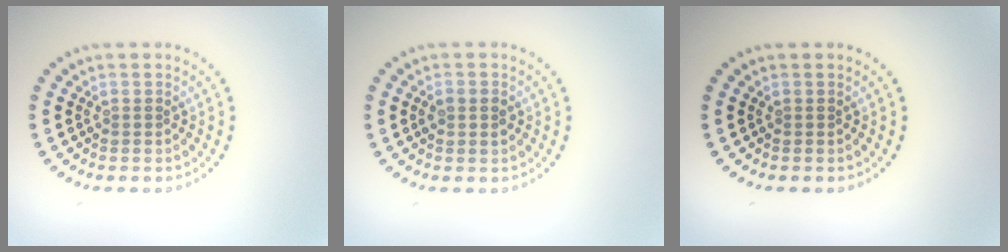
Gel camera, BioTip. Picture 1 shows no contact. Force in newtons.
{"total": 1.4, "press": 1.4, "slide": 0.0}
{"total": 0.0}